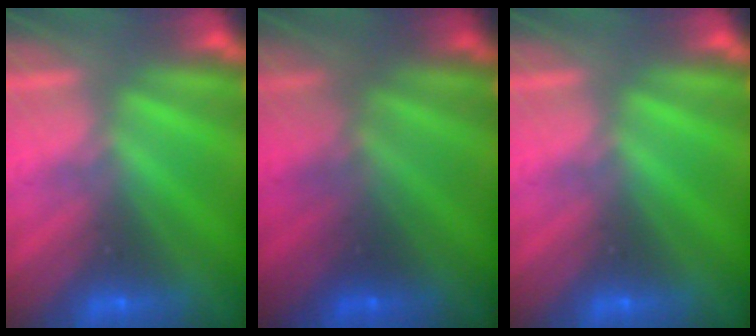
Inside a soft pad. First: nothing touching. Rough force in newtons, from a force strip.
{"total": 1.8}
{"total": 0.0}